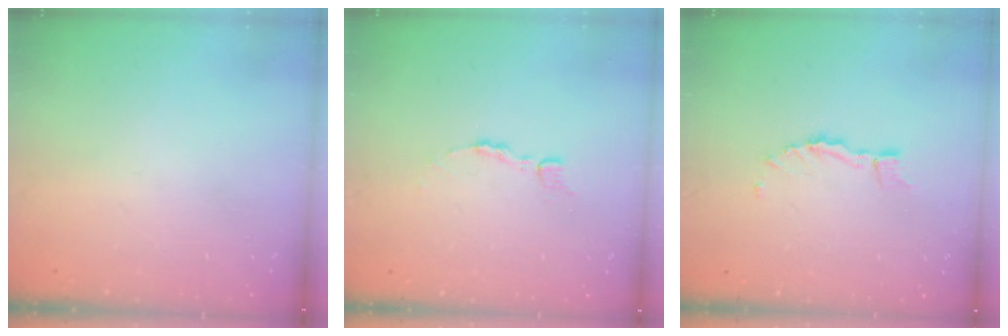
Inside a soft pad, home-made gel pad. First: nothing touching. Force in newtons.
{"total": 2.9, "press": 2.9, "slide": 0.2}
{"total": 4.9, "press": 4.9, "slide": 0.2}